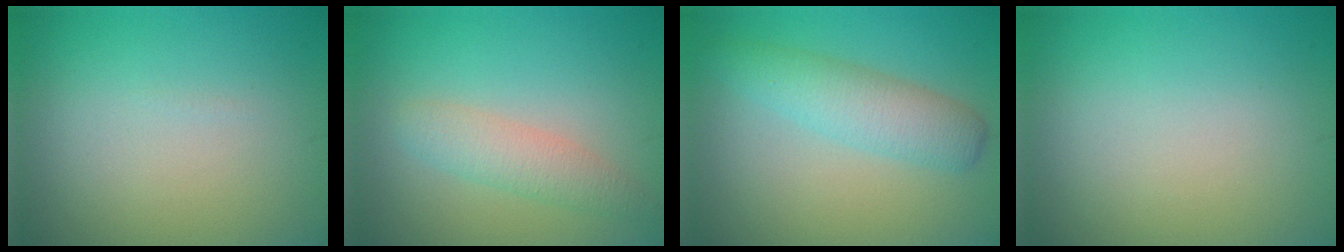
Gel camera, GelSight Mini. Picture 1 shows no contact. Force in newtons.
{"total": 2.6, "press": 2.6, "slide": 0.2}
{"total": 4.0, "press": 4.0, "slide": 0.1}
{"total": 0.0}